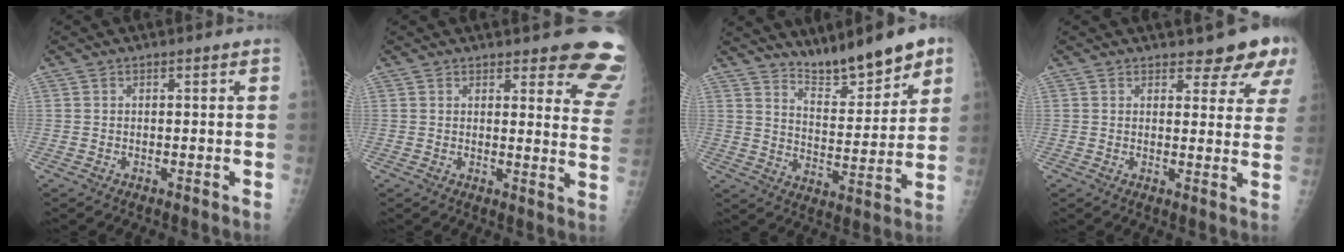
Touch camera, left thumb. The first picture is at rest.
{"total": 11.5, "force": [10.0, 3.0, 5.0], "torque": [-0.011, -0.071, 0.087]}
{"total": 11.8, "force": [9.4, 2.8, 6.5], "torque": [-0.075, -0.062, 0.160]}
{"total": 7.5, "force": [6.2, 2.8, 3.3], "torque": [-0.007, -0.036, 0.057]}